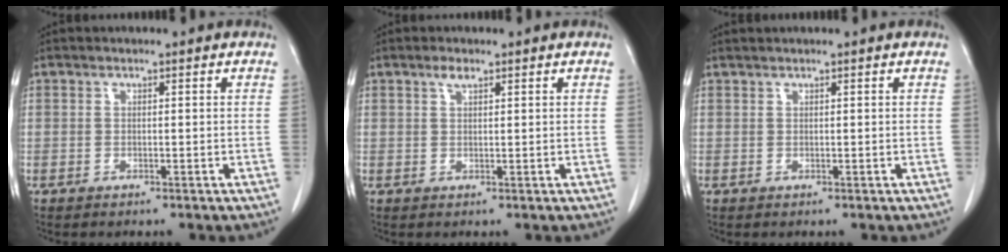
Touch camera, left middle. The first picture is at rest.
{"total": 1.4, "force": [0.9, 0.4, 0.9], "torque": [-0.022, 0.000, 0.018]}
{"total": 0.6, "force": [0.6, -0.1, 0.1], "torque": [-0.005, 0.004, 0.015]}